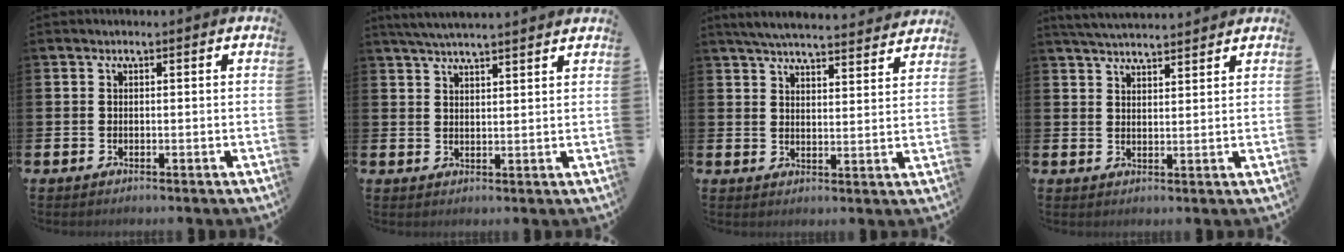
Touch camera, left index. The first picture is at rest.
{"total": 4.1, "force": [4.0, -0.2, 1.1], "torque": [-0.029, -0.011, 0.072]}
{"total": 5.7, "force": [5.6, 0.5, 1.2], "torque": [-0.039, -0.033, 0.099]}
{"total": 4.1, "force": [4.1, 0.1, 0.3], "torque": [-0.009, -0.021, 0.075]}